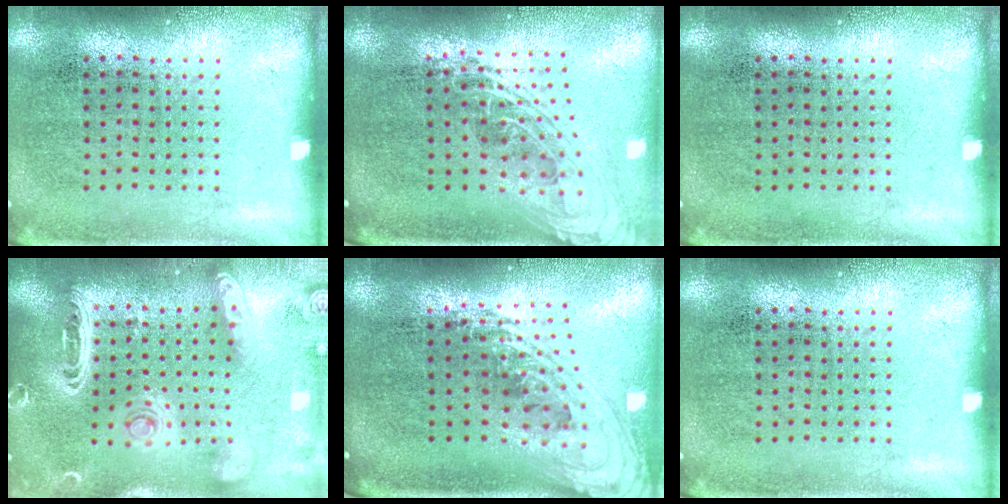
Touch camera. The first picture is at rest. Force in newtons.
{"total": 2.2, "press": 1.6, "slide": 1.4}
{"total": 0.0}
{"total": 3.3, "press": 2.7, "slide": 1.9}
{"total": 2.3, "press": 1.6, "slide": 1.7}
{"total": 0.0}